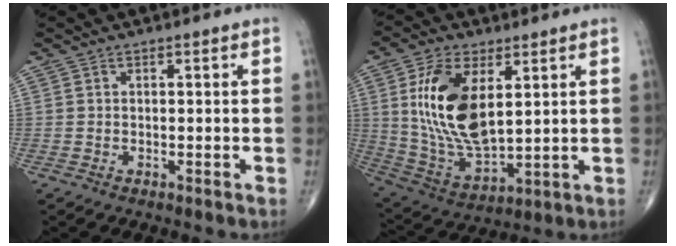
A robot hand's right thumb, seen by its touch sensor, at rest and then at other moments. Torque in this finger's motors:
{"motor_torque": [0.19, 1.54, 1.77, 0.64, 0.20]}